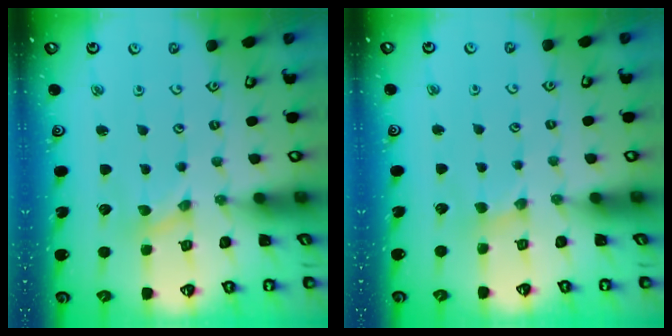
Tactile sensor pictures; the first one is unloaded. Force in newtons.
{"total": 1.3, "press": 1.2, "slide": 0.3}